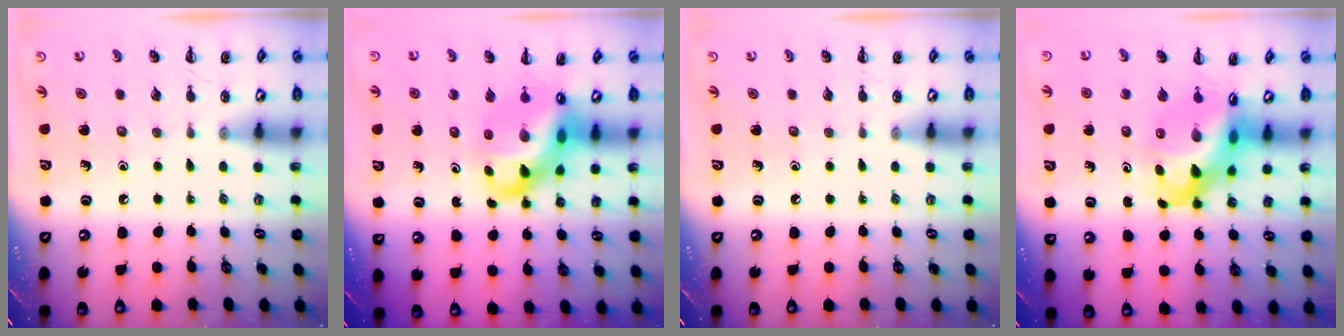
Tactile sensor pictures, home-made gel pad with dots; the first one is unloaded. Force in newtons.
{"total": 11.2, "press": 10.8, "slide": 3.1}
{"total": 0.0}
{"total": 9.7, "press": 9.3, "slide": 2.8}